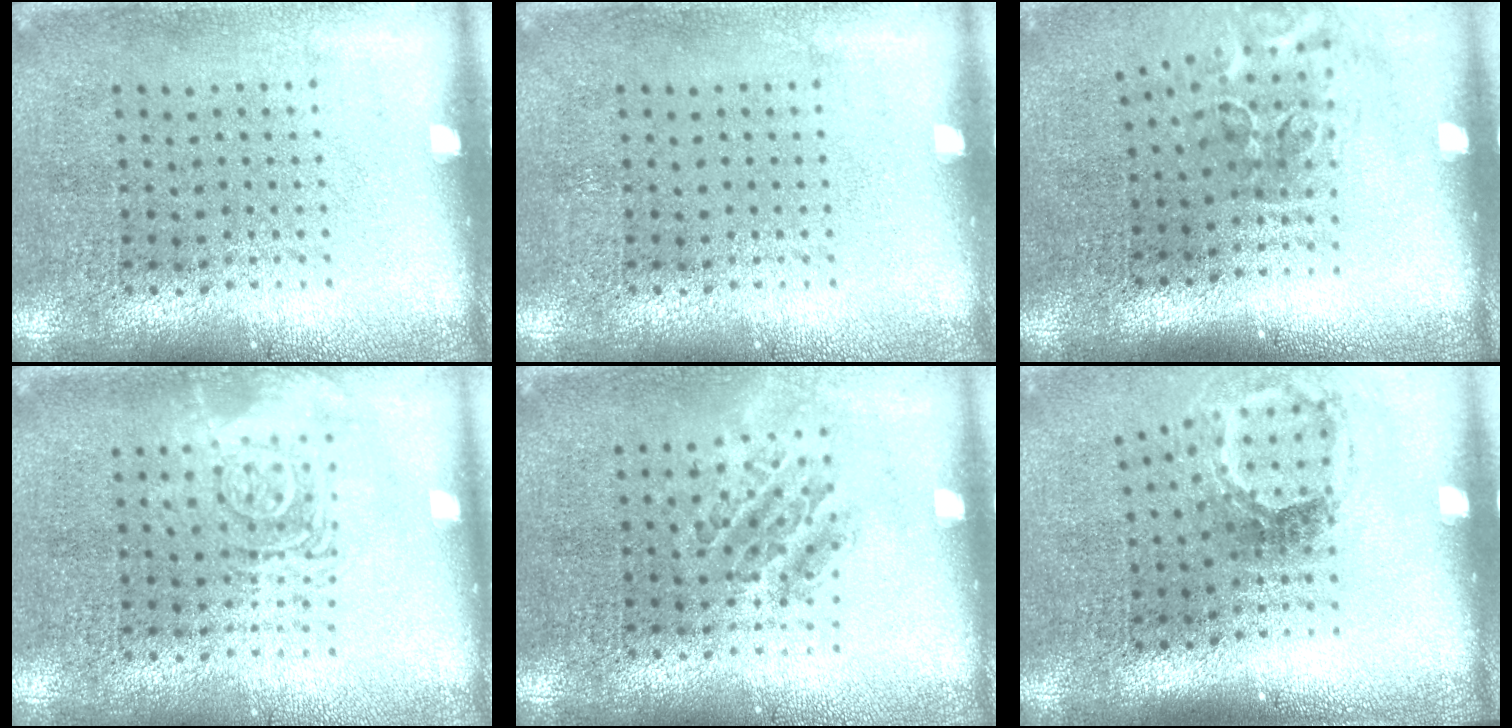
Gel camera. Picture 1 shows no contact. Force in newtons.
{"total": 0.0}
{"total": 1.9, "press": 1.1, "slide": 1.5}
{"total": 2.8, "press": 2.8, "slide": 0.4}
{"total": 1.1, "press": 0.9, "slide": 0.5}
{"total": 1.9, "press": 1.2, "slide": 1.5}